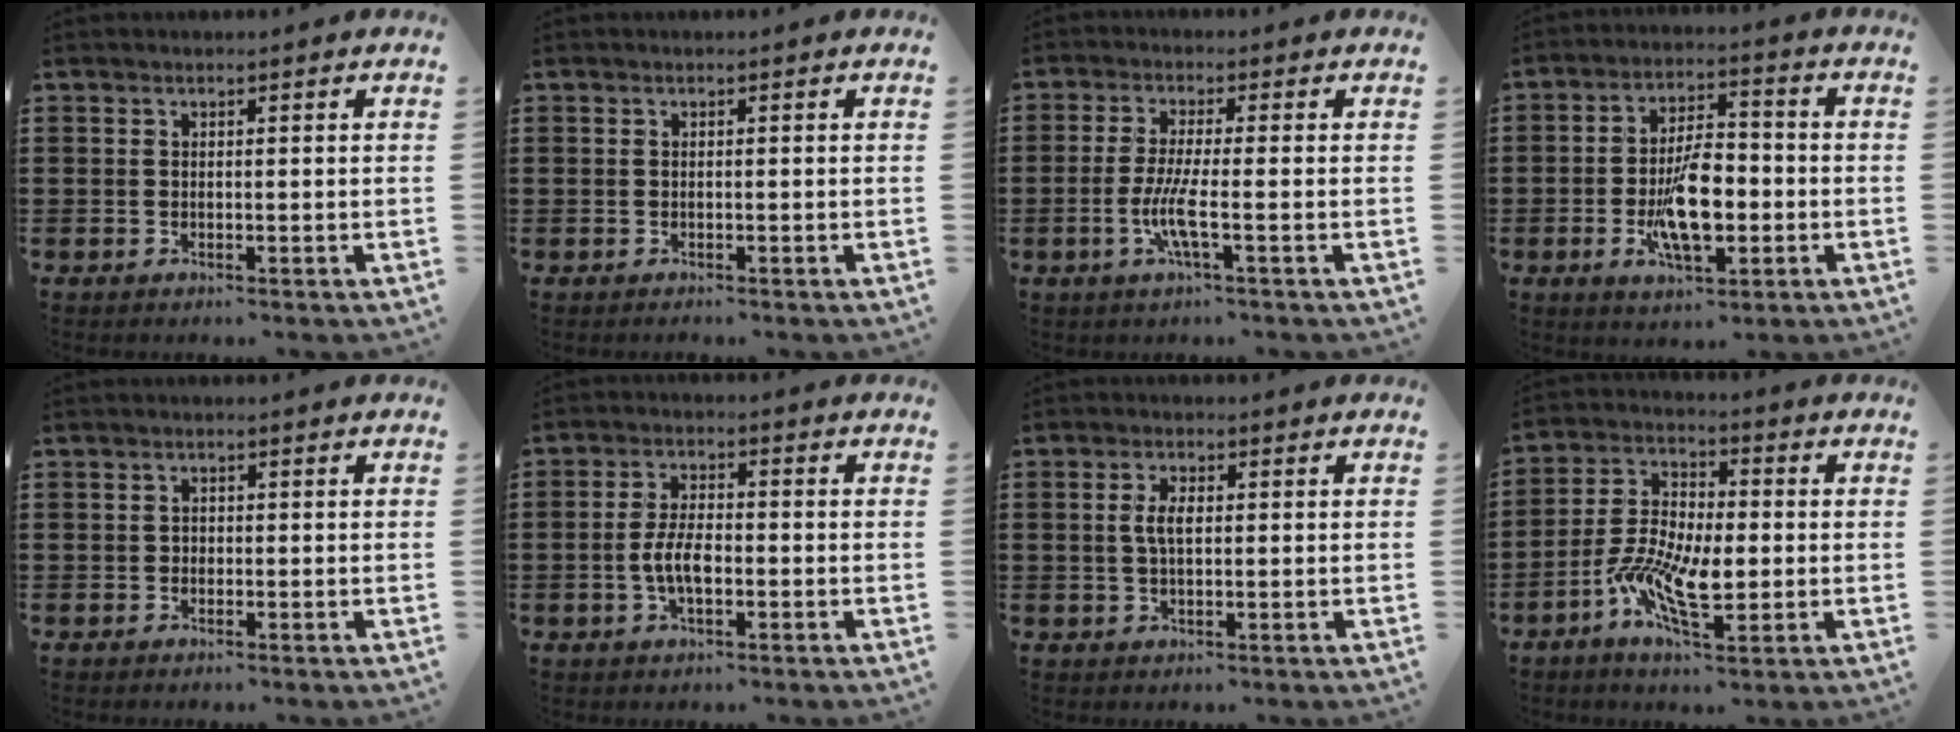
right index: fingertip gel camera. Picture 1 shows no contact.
{"total": 0.0}
{"total": 5.6, "force": [-1.6, 0.5, 5.4], "torque": [-0.120, -0.016, -0.038]}
{"total": 10.2, "force": [-2.4, 4.4, 8.9], "torque": [-0.178, -0.008, -0.046]}
{"total": 0.9, "force": [-0.3, 0.8, 0.4], "torque": [-0.010, 0.000, -0.008]}
{"total": 5.1, "force": [-1.2, 2.2, 4.5], "torque": [-0.106, -0.003, -0.029]}
{"total": 3.3, "force": [0.3, 1.3, 3.1], "torque": [-0.062, 0.006, 0.004]}
{"total": 9.4, "force": [-3.1, 4.0, 8.0], "torque": [-0.172, -0.003, -0.058]}